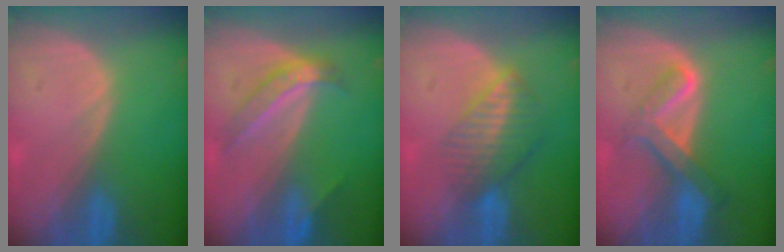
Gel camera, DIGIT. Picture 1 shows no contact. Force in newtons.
{"total": 5.2, "press": 4.8, "slide": 2.2}
{"total": 6.7, "press": 5.8, "slide": 3.4}
{"total": 6.7, "press": 5.6, "slide": 3.6}